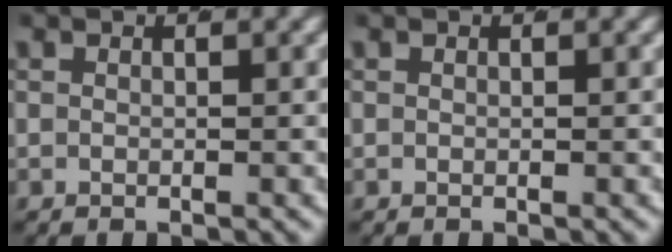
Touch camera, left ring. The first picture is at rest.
{"total": 0.0}